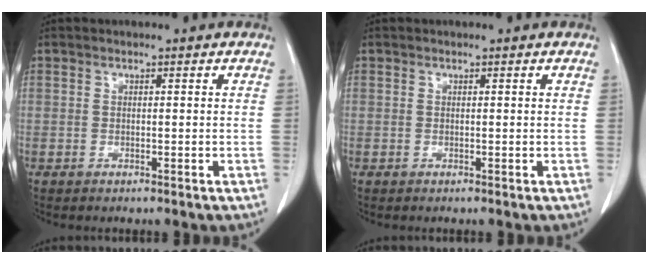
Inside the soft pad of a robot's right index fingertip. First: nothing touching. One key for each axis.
{"total": 0.0}